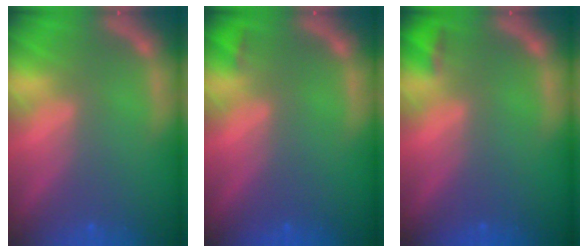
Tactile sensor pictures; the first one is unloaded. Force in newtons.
{"total": 0.9}
{"total": 1.4}